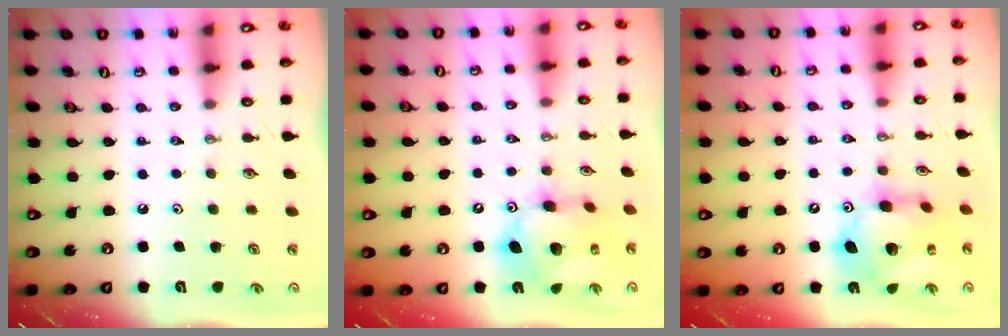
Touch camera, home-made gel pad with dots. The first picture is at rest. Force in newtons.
{"total": 14.2, "press": 14.1, "slide": 1.3}
{"total": 16.7, "press": 16.6, "slide": 1.8}